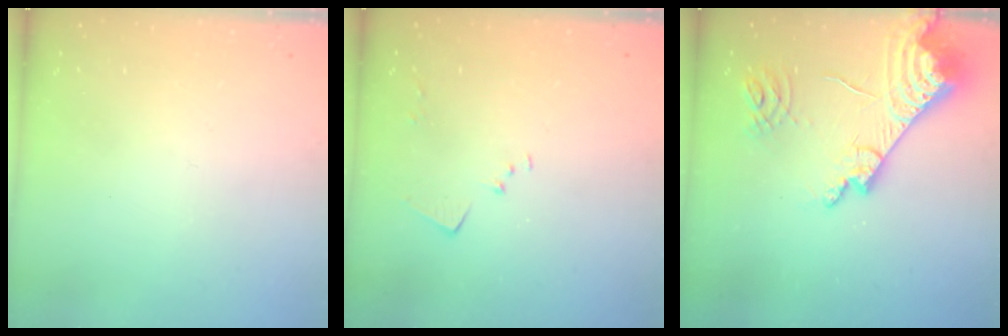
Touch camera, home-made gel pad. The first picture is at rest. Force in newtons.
{"total": 7.4, "press": 7.4, "slide": 0.8}
{"total": 17.5, "press": 17.4, "slide": 2.1}